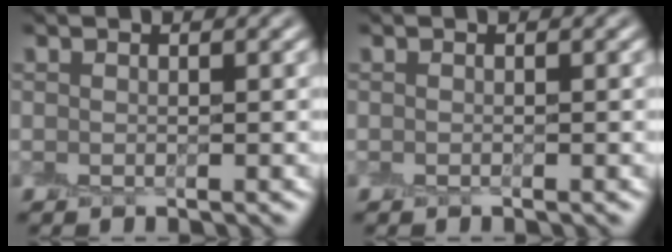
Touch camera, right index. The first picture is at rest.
{"total": 0.0}